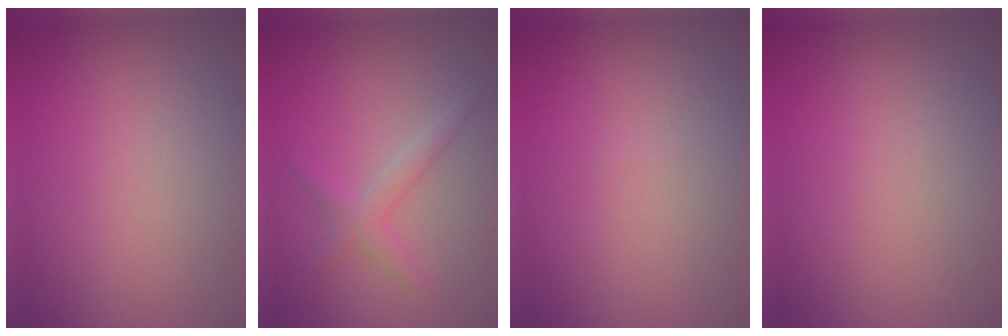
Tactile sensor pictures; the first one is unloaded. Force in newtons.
{"total": 1.3, "press": 1.3, "slide": 0.1}
{"total": 0.0}
{"total": 0.0}